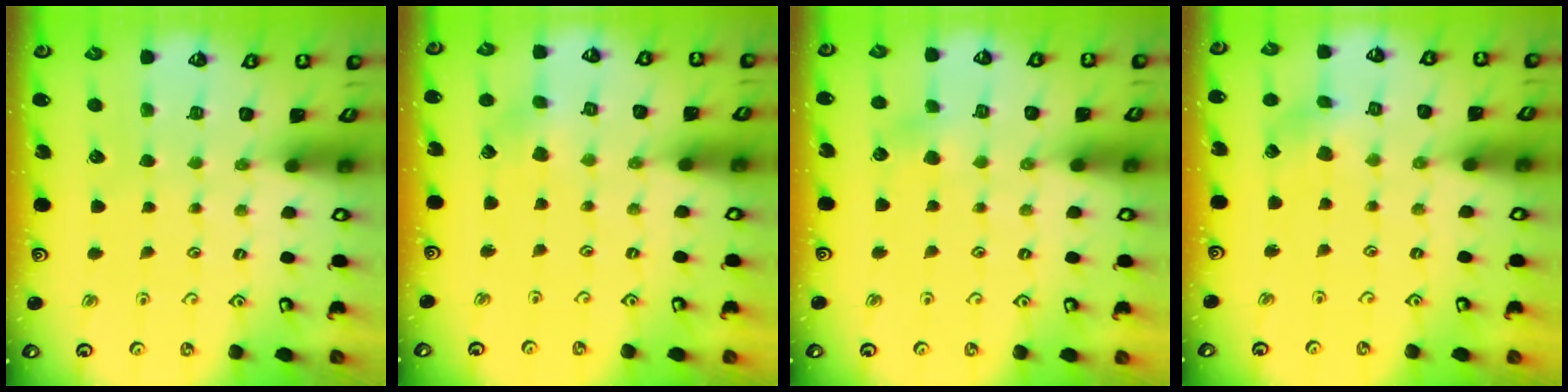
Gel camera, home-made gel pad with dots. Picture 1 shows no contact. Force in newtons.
{"total": 2.3, "press": 2.3, "slide": 0.6}
{"total": 3.0, "press": 2.9, "slide": 0.5}
{"total": 2.2, "press": 2.2, "slide": 0.4}